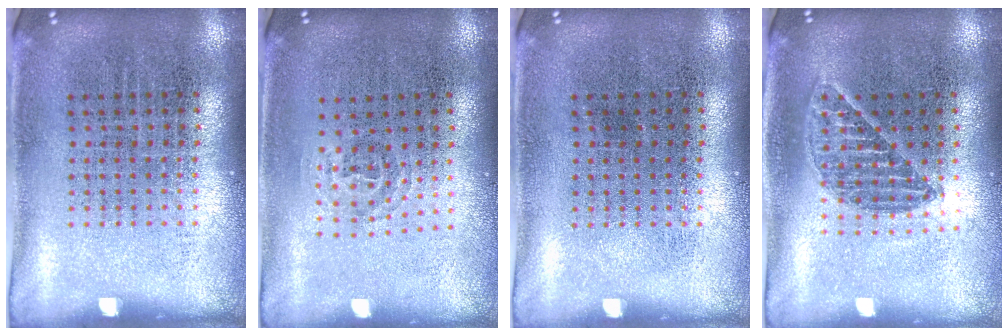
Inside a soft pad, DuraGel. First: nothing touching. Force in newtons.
{"total": 0.9, "press": 0.6, "slide": 0.7}
{"total": 0.0}
{"total": 1.2, "press": 1.1, "slide": 0.5}